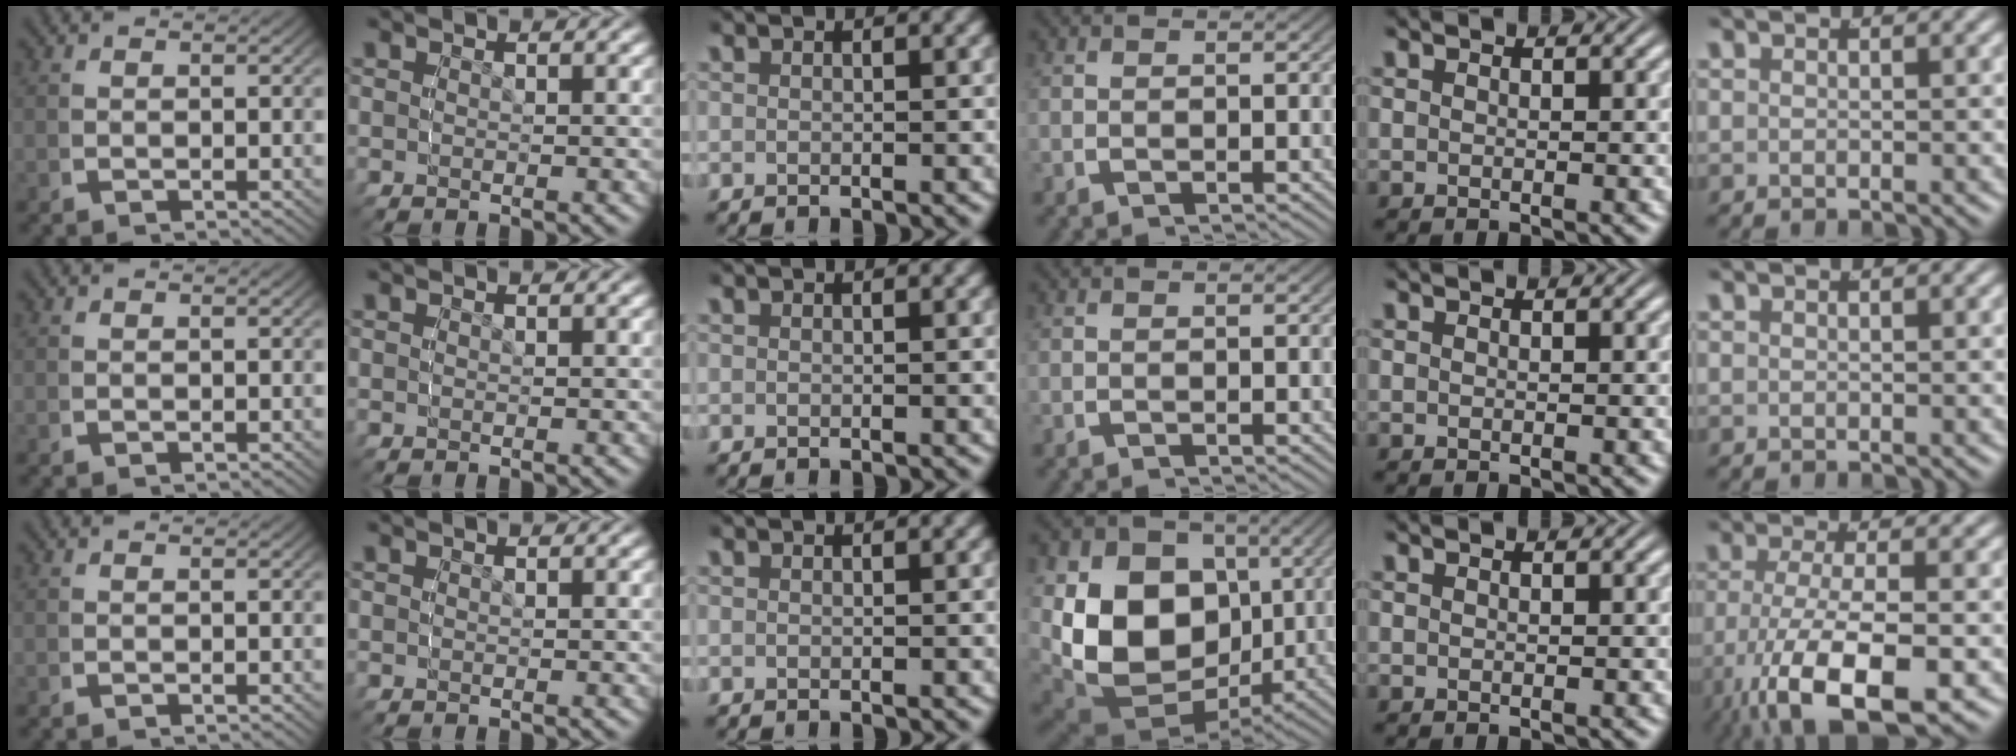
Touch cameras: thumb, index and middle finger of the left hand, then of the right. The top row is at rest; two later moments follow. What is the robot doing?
{"motion": "grasp_and_lifting", "object": "cloth"}